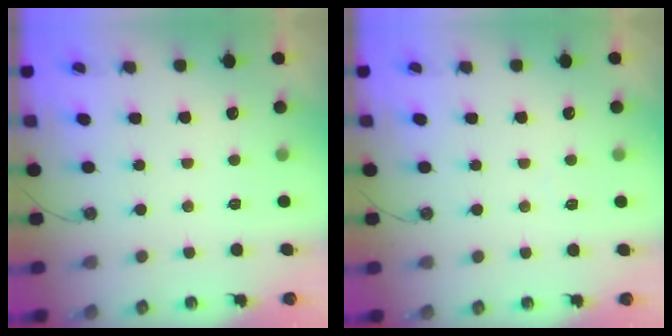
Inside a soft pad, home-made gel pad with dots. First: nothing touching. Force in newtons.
{"total": 2.9, "press": 2.8, "slide": 0.5}